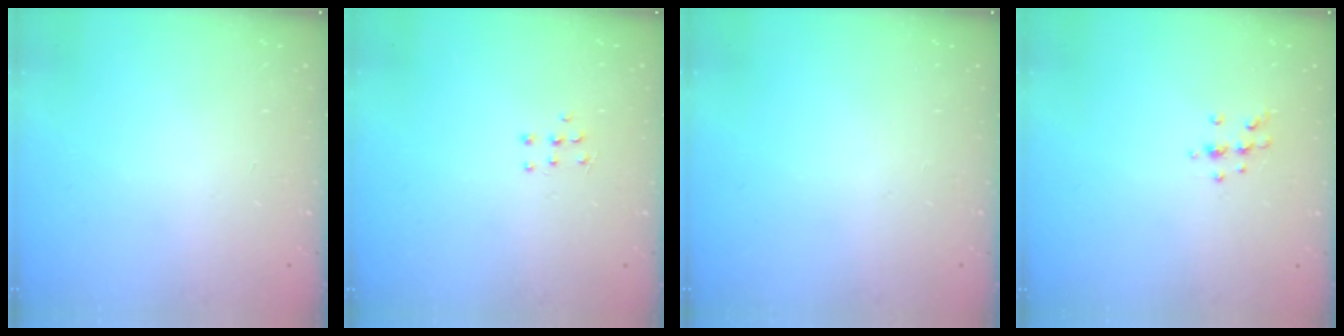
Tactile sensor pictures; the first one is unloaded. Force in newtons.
{"total": 5.0, "press": 4.9, "slide": 0.5}
{"total": 0.0}
{"total": 7.0, "press": 7.0, "slide": 0.6}